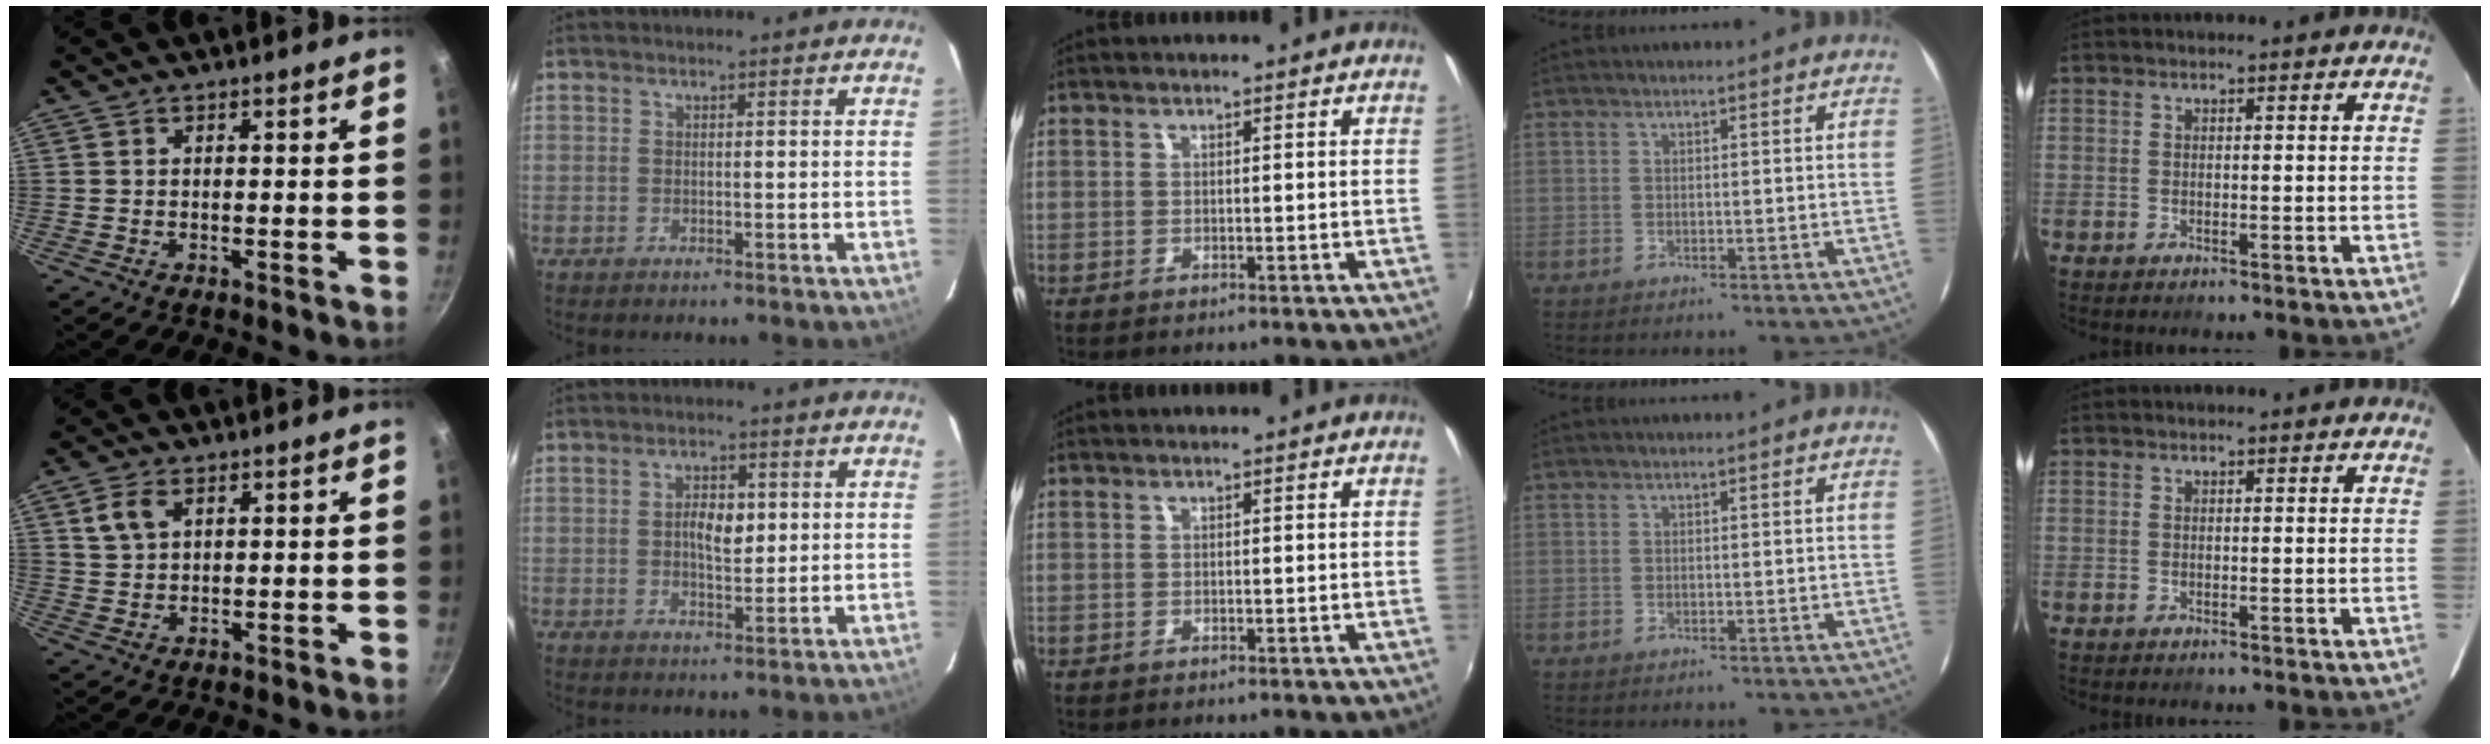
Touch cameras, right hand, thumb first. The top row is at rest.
{"thumb": {"total": 4.5, "force": [2.0, 2.9, 2.9], "torque": [-0.046, 0.000, 0.042]}, "index": {"total": 4.8, "force": [0.7, 2.4, 4.1], "torque": [-0.069, 0.006, 0.013]}}